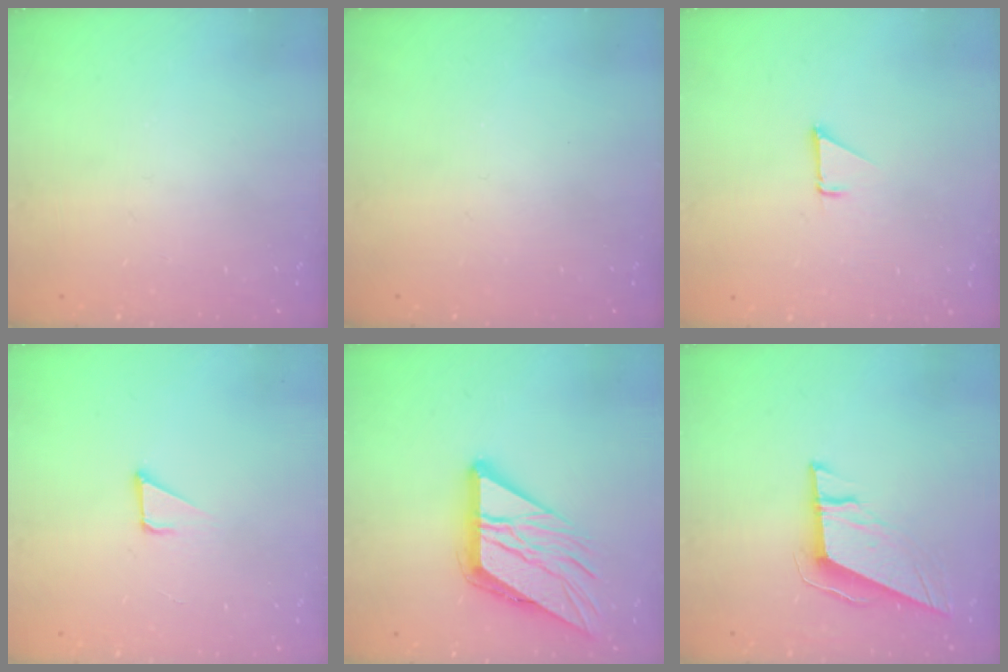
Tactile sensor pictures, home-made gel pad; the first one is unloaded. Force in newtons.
{"total": 0.0}
{"total": 1.3, "press": 1.3, "slide": 0.1}
{"total": 2.2, "press": 2.2, "slide": 0.2}
{"total": 18.8, "press": 18.6, "slide": 2.2}
{"total": 9.9, "press": 9.7, "slide": 2.0}